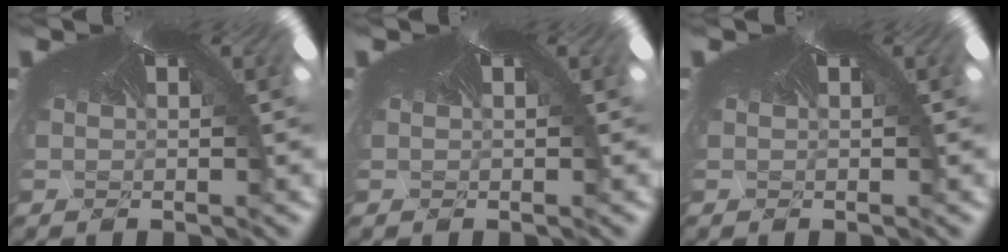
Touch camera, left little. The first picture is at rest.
{"total": 0.0}
{"total": 0.0}